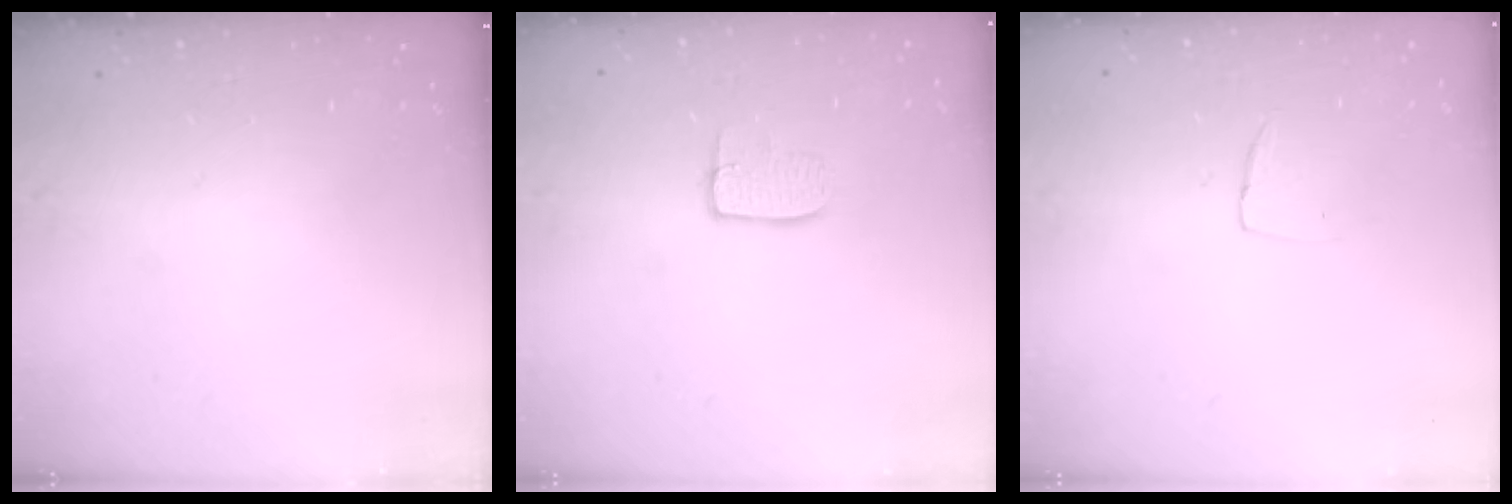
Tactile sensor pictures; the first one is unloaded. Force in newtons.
{"total": 7.0, "press": 7.0, "slide": 0.3}
{"total": 4.0, "press": 4.0, "slide": 0.2}